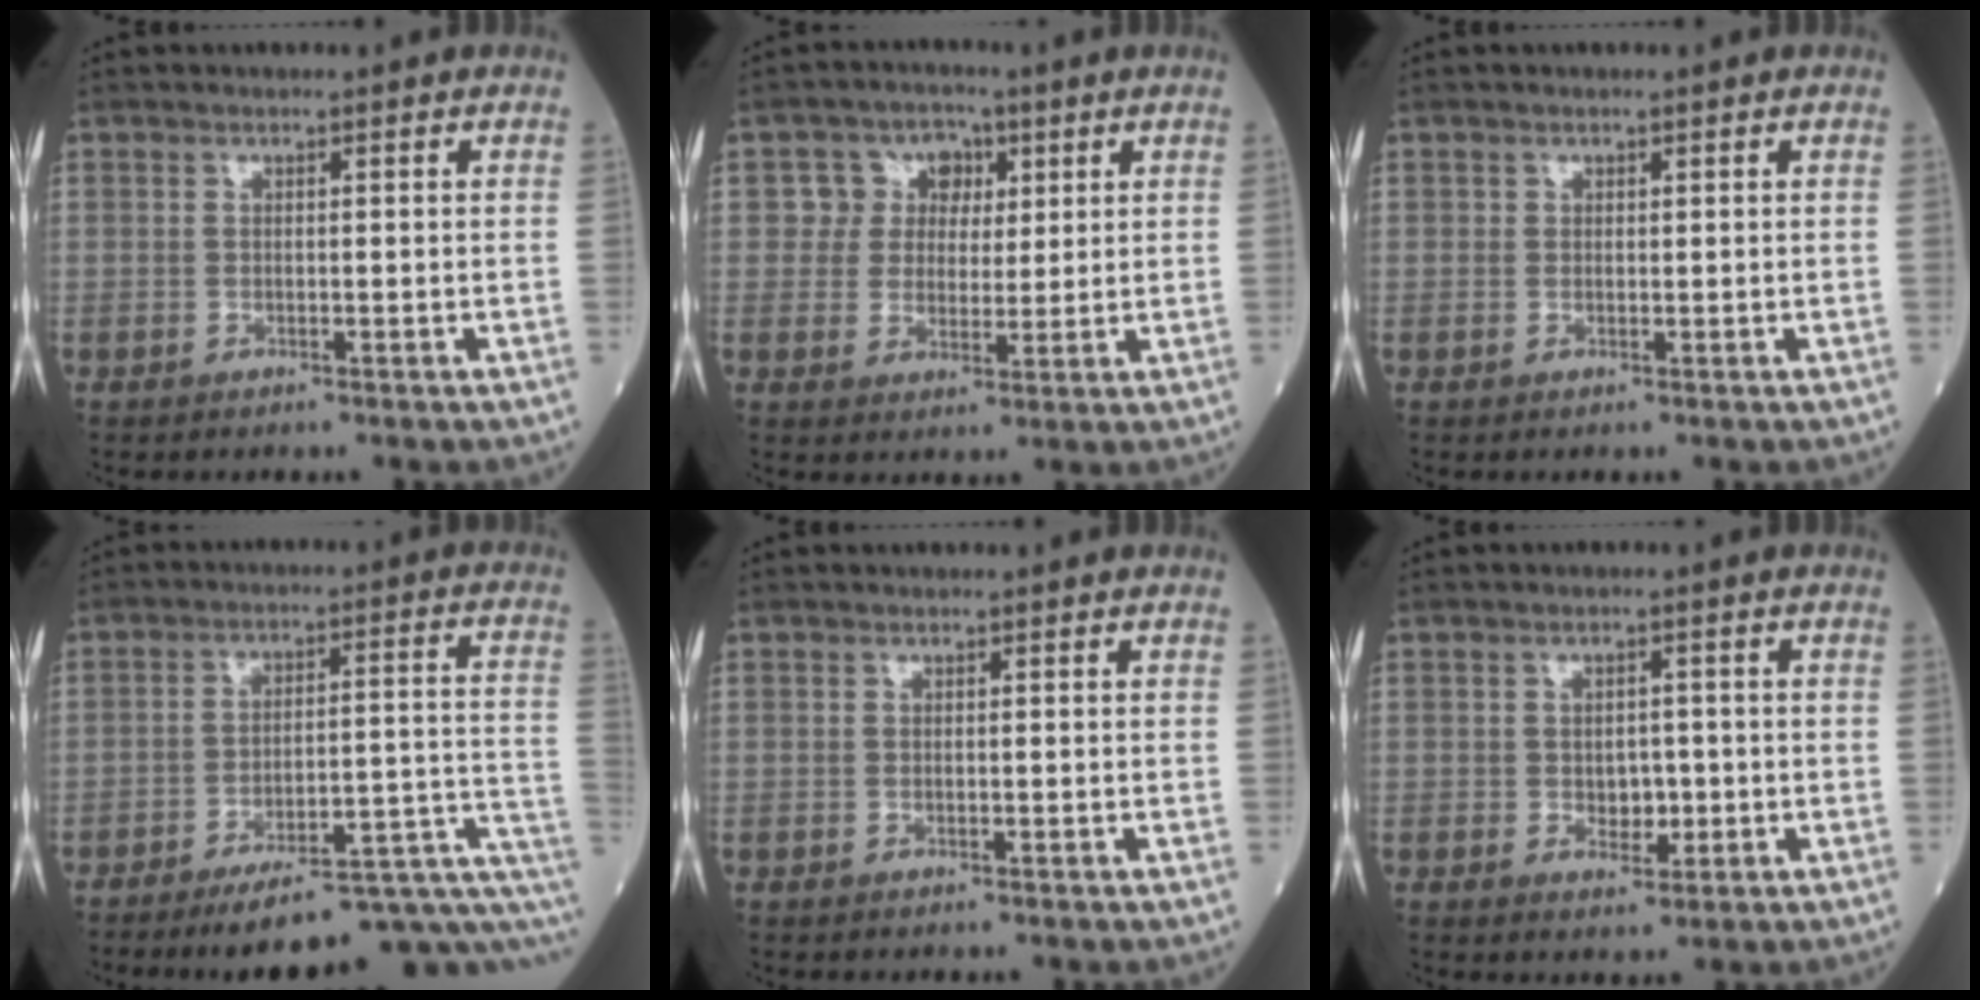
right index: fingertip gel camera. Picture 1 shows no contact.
{"total": 5.6, "force": [1.7, 5.2, 1.2], "torque": [-0.008, 0.021, 0.028]}
{"total": 0.0}
{"total": 17.7, "force": [-13.0, 1.7, 11.9], "torque": [-0.095, 0.038, -0.185]}
{"total": 0.0}
{"total": 3.2, "force": [-0.7, 2.0, 2.4], "torque": [-0.026, 0.002, -0.006]}